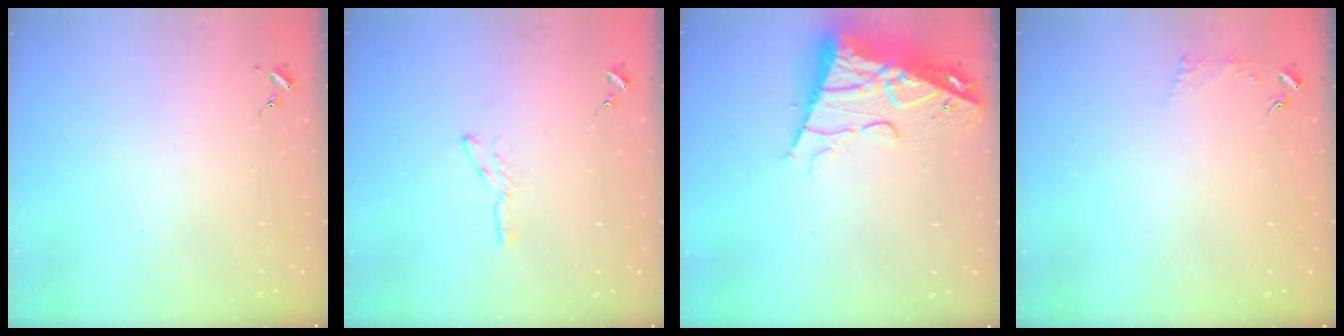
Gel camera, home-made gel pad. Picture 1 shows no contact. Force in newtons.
{"total": 4.3, "press": 4.2, "slide": 0.4}
{"total": 15.2, "press": 15.1, "slide": 1.8}
{"total": 3.4, "press": 3.3, "slide": 0.5}